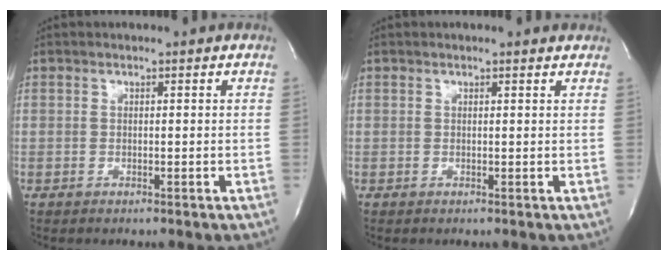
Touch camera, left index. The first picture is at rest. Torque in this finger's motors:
{"motor_torque": [0.18, -0.15, 0.09, -0.01]}